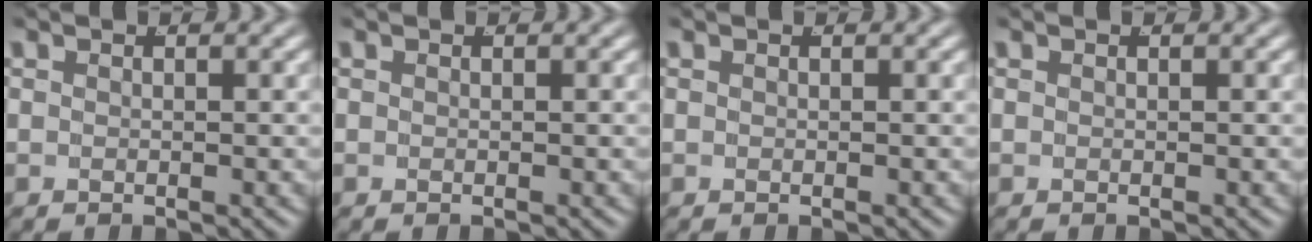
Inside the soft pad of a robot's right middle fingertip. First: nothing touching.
{"total": 0.0}
{"total": 0.0}
{"total": 0.0}